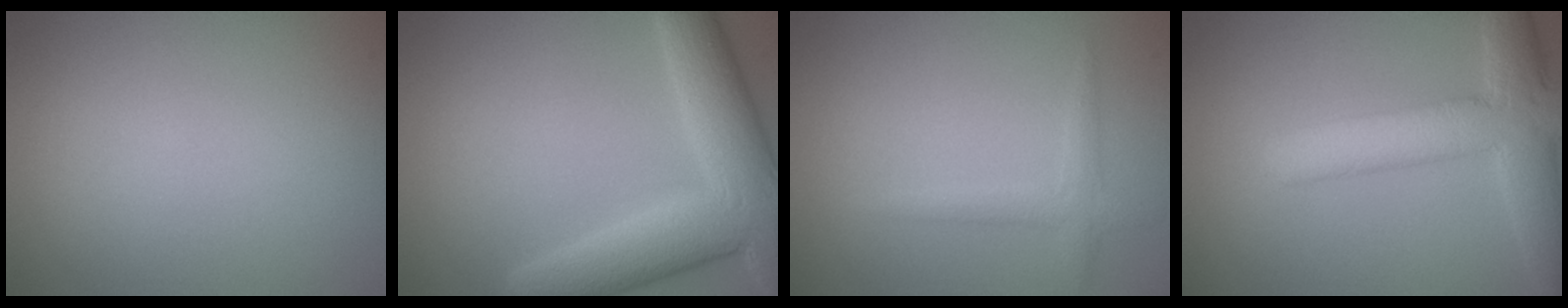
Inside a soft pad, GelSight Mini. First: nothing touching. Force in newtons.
{"total": 8.9, "press": 8.8, "slide": 0.8}
{"total": 1.7, "press": 1.7, "slide": 0.1}
{"total": 6.5, "press": 6.5, "slide": 0.2}